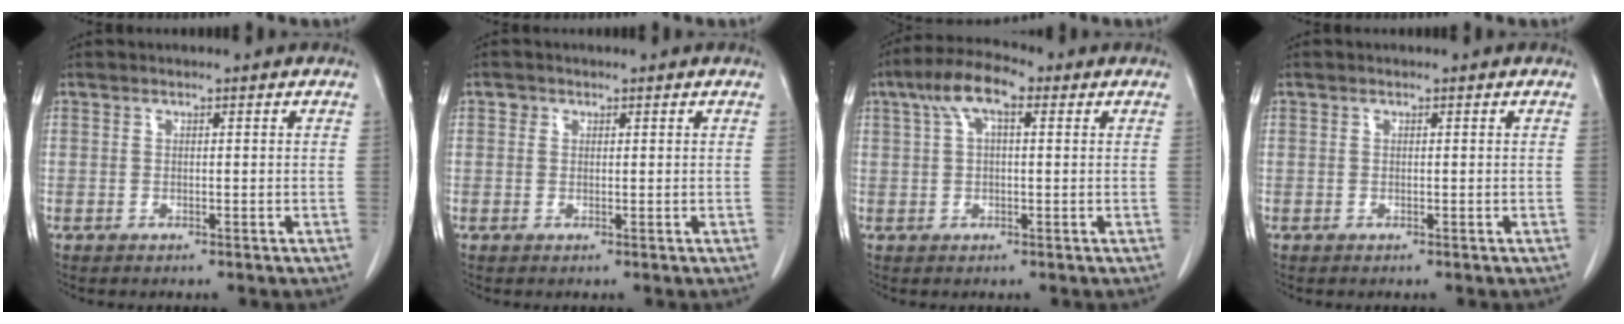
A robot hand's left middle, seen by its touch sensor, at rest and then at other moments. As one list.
[{"total": 0.8, "force": [0.4, 0.7, 0.1], "torque": [0.004, 0.001, 0.003]}, {"total": 6.8, "force": [2.9, 2.3, 5.7], "torque": [-0.112, 0.033, 0.049]}, {"total": 0.0}]